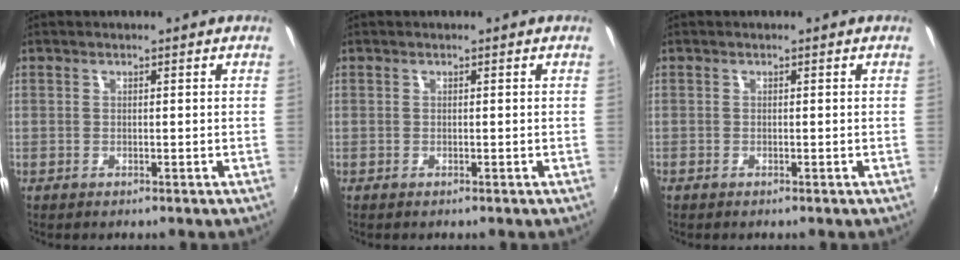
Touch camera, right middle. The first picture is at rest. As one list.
[{"total": 0.0}, {"total": 0.0}]